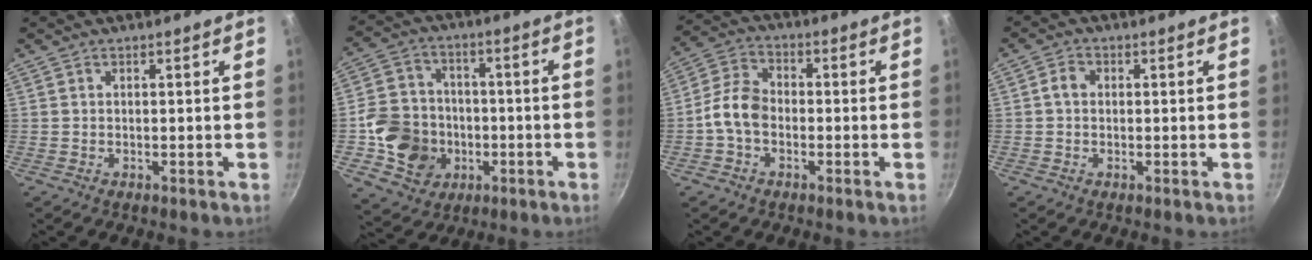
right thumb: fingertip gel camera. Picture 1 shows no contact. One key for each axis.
{"total": 13.7, "fx": -2.9, "fy": 12.0, "fz": 5.9, "tx": -0.083, "ty": 0.032, "tz": -0.047}
{"total": 7.3, "fx": -1.8, "fy": 5.2, "fz": 4.9, "tx": -0.083, "ty": 0.030, "tz": -0.049}
{"total": 3.5, "fx": 0.4, "fy": 2.8, "fz": 2.0, "tx": -0.025, "ty": 0.010, "tz": 0.000}